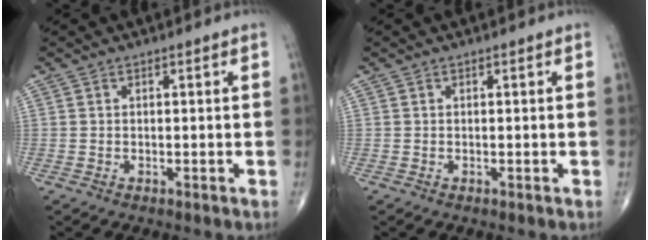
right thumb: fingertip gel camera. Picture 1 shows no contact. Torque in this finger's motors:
{"motor_torque": [0.00, 0.00, 0.00, 0.00, 0.00]}